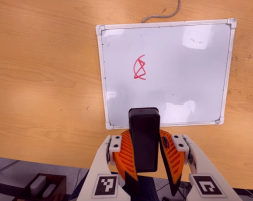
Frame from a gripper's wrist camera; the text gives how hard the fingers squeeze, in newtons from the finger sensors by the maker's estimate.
{"total": 9.9, "left": 9.0, "right": 10.8}